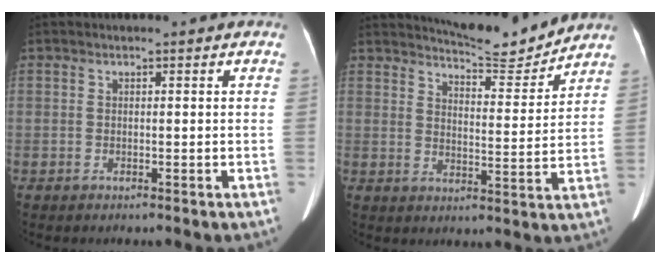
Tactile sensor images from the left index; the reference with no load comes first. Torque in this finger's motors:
{"motor_torque": [0.35, -0.55, 0.00, 0.01]}